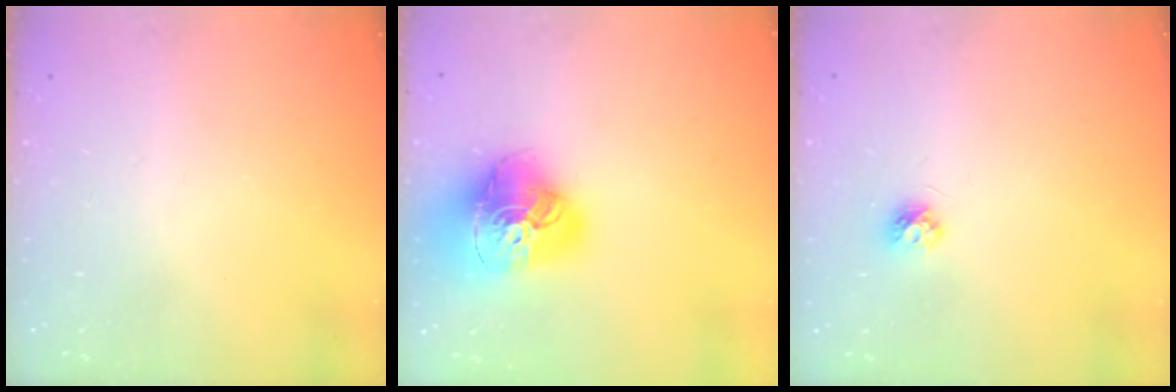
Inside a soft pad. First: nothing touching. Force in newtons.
{"total": 20.6, "press": 20.5, "slide": 2.1}
{"total": 4.5, "press": 4.5, "slide": 0.6}